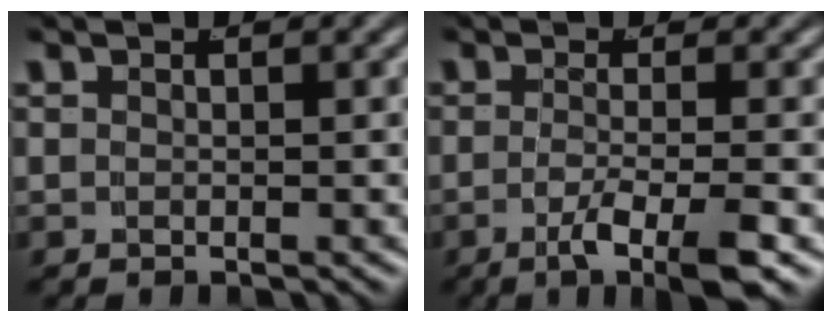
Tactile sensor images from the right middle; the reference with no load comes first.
{"total": 5.4, "force": [-3.1, 0.5, 4.4], "torque": [-0.075, -0.023, -0.040]}